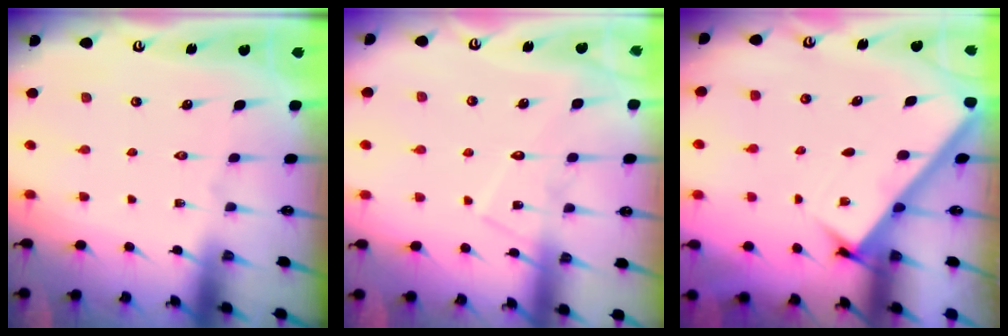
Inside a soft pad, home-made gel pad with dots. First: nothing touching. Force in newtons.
{"total": 9.8, "press": 9.8, "slide": 0.8}
{"total": 3.0, "press": 3.0, "slide": 0.1}